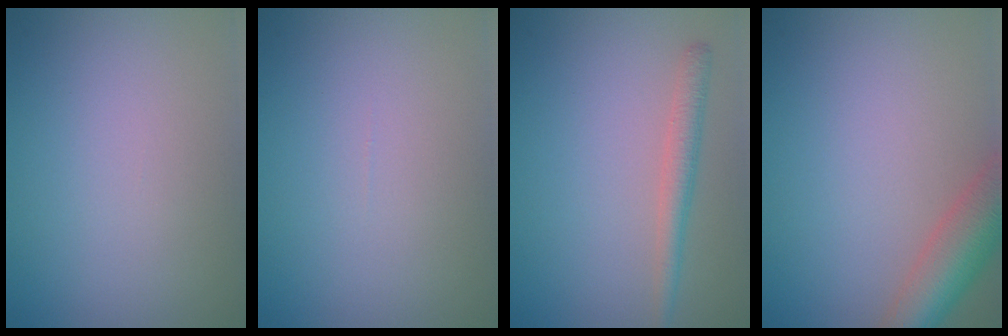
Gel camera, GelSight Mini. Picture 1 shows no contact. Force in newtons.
{"total": 0.0}
{"total": 2.1, "press": 2.1, "slide": 0.1}
{"total": 5.6, "press": 5.6, "slide": 0.3}